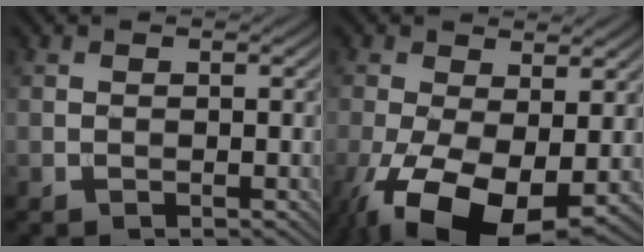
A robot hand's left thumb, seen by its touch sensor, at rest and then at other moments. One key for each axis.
{"total": 12.5, "fx": -4.1, "fy": 6.0, "fz": 10.3, "tx": -0.217, "ty": -0.023, "tz": -0.061}